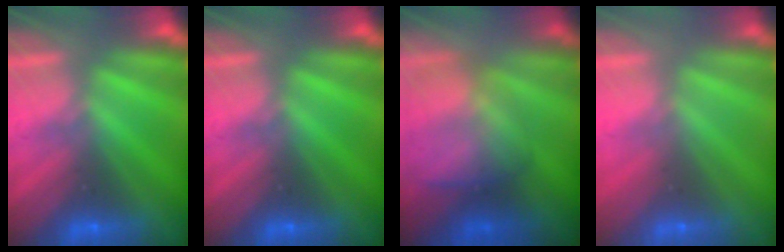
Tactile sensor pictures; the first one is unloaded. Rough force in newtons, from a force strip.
{"total": 0.0}
{"total": 7.5}
{"total": 2.9}